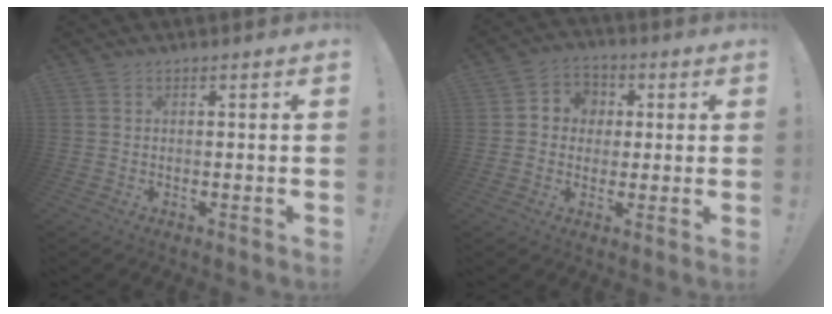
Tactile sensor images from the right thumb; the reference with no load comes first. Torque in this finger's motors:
{"motor_torque": [0.63, 0.76, 0.33, 0.15, -0.02]}